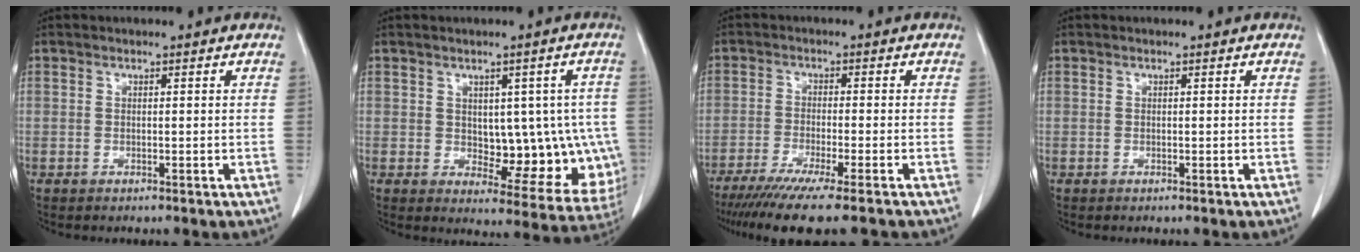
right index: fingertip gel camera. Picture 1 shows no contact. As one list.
[{"total": 13.7, "force": [-0.4, 7.9, 11.3], "torque": [-0.132, 0.014, 0.017]}, {"total": 13.2, "force": [-10.3, 0.6, 8.2], "torque": [-0.131, -0.036, -0.161]}, {"total": 0.0}]